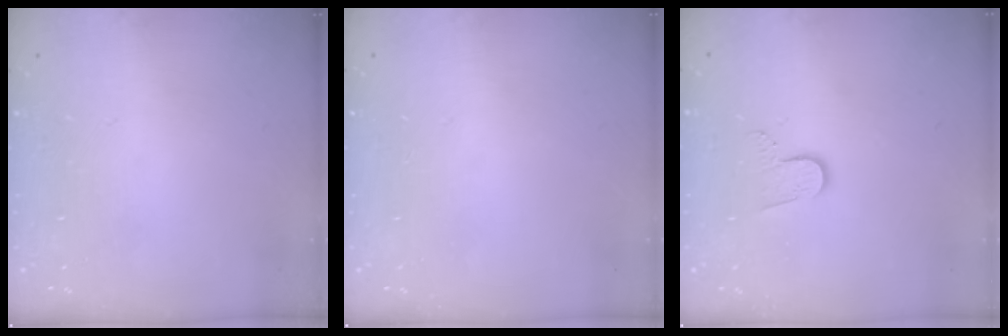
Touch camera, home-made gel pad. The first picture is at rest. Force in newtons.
{"total": 0.7, "press": 0.7, "slide": 0.1}
{"total": 6.0, "press": 6.0, "slide": 0.4}